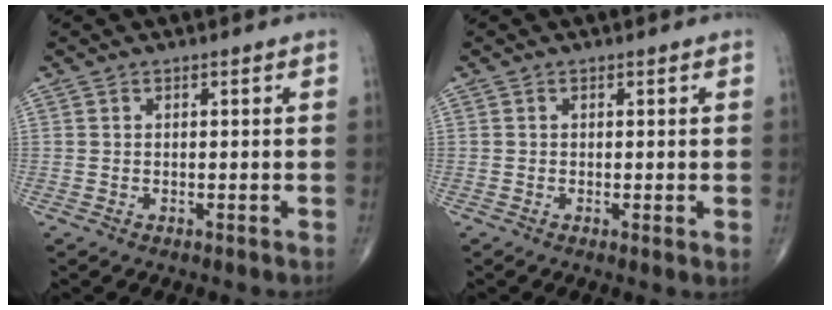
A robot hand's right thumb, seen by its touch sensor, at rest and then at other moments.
{"total": 1.1, "force": [-0.1, 0.2, 1.1], "torque": [-0.022, -0.005, -0.004]}